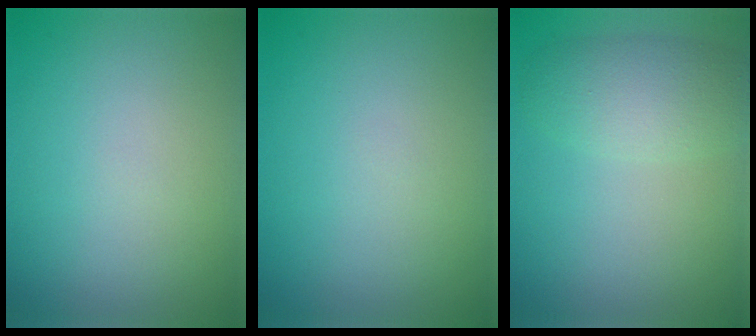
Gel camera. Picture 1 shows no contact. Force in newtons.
{"total": 0.0}
{"total": 3.7, "press": 3.7, "slide": 0.1}